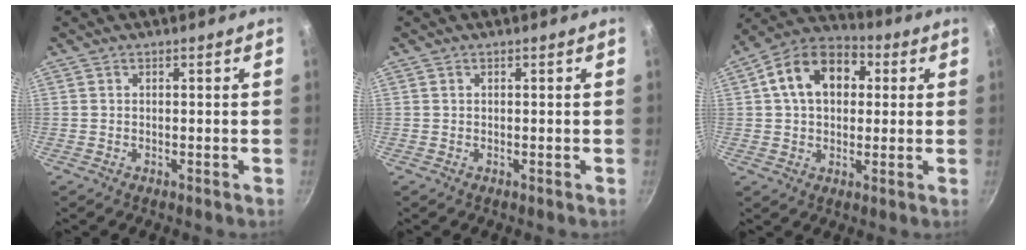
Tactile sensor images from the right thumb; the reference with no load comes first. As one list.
[{"total": 0.0}, {"total": 14.3, "force": [3.1, 10.1, 9.7], "torque": [-0.130, 0.024, 0.032]}]